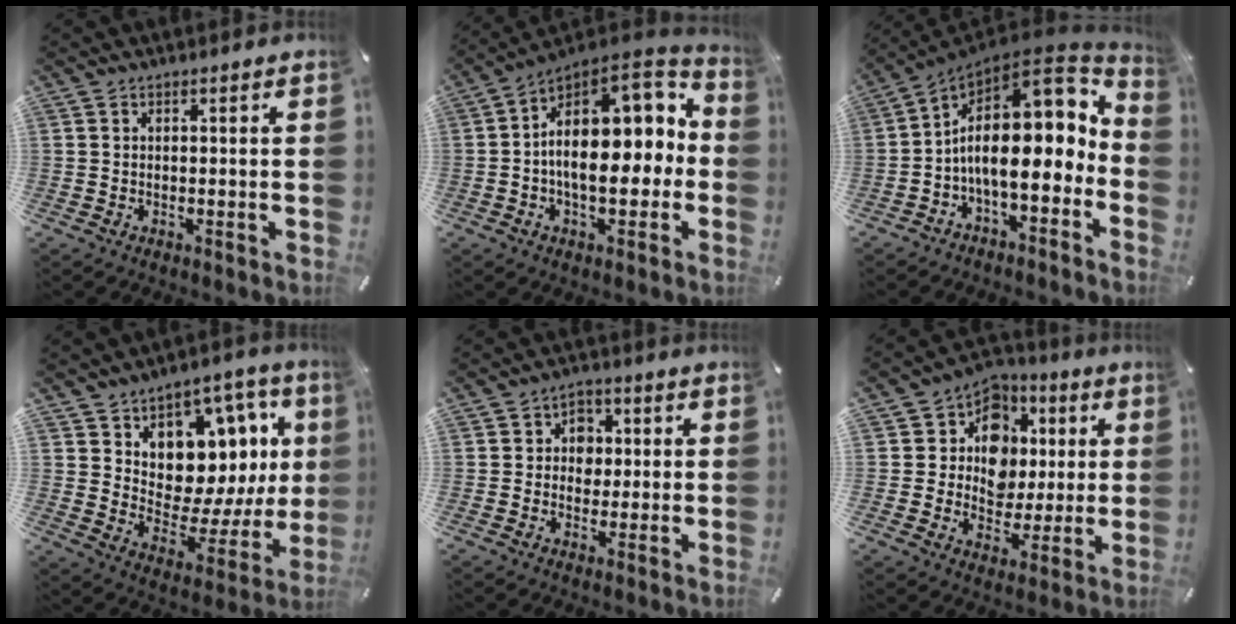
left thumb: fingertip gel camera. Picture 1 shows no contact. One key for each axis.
{"total": 17.0, "fx": 0.3, "fy": 11.0, "fz": 13.0, "tx": -0.167, "ty": -0.023, "tz": 0.006}
{"total": 16.5, "fx": 0.3, "fy": 9.0, "fz": 13.8, "tx": -0.215, "ty": -0.029, "tz": 0.002}
{"total": 11.2, "fx": 6.0, "fy": 7.9, "fz": 5.1, "tx": -0.064, "ty": -0.082, "tz": 0.103}
{"total": 5.3, "fx": 0.1, "fy": 4.9, "fz": 2.2, "tx": -0.021, "ty": 0.004, "tz": -0.005}
{"total": 11.7, "fx": 1.2, "fy": 10.8, "fz": 4.4, "tx": -0.066, "ty": -0.004, "tz": 0.029}